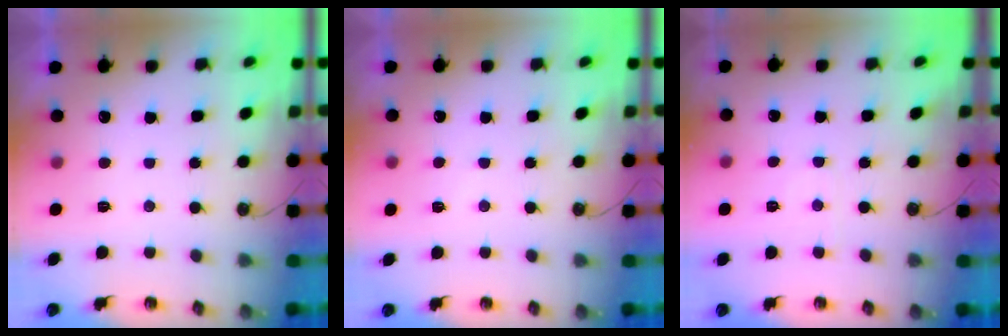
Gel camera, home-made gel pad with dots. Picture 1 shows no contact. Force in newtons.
{"total": 2.5, "press": 2.5, "slide": 0.3}
{"total": 2.5, "press": 2.5, "slide": 0.4}